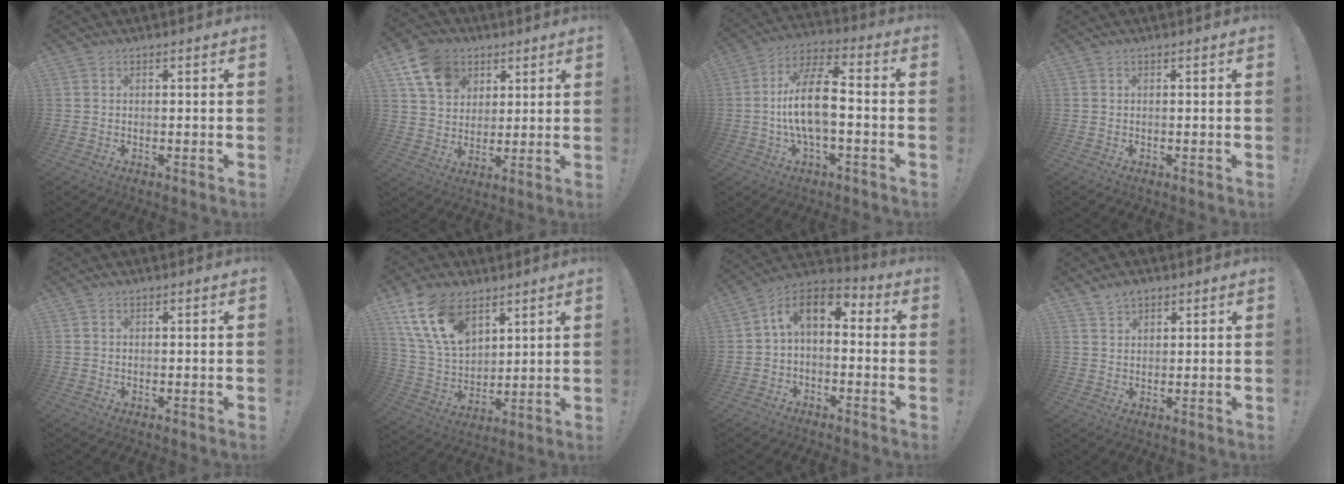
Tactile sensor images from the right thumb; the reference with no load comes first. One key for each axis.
{"total": 13.0, "fx": 6.3, "fy": 9.8, "fz": 5.7, "tx": -0.093, "ty": -0.020, "tz": 0.125}
{"total": 13.7, "fx": -1.7, "fy": 5.5, "fz": 12.5, "tx": -0.227, "ty": 0.007, "tz": -0.036}
{"total": 0.0}
{"total": 0.0}
{"total": 17.0, "fx": 9.4, "fy": 10.0, "fz": 10.1, "tx": -0.204, "ty": -0.042, "tz": 0.179}
{"total": 8.8, "fx": 1.8, "fy": 5.3, "fz": 6.7, "tx": -0.124, "ty": 0.008, "tz": 0.036}
{"total": 3.7, "fx": 2.9, "fy": 2.0, "fz": 1.0, "tx": -0.013, "ty": -0.016, "tz": 0.053}